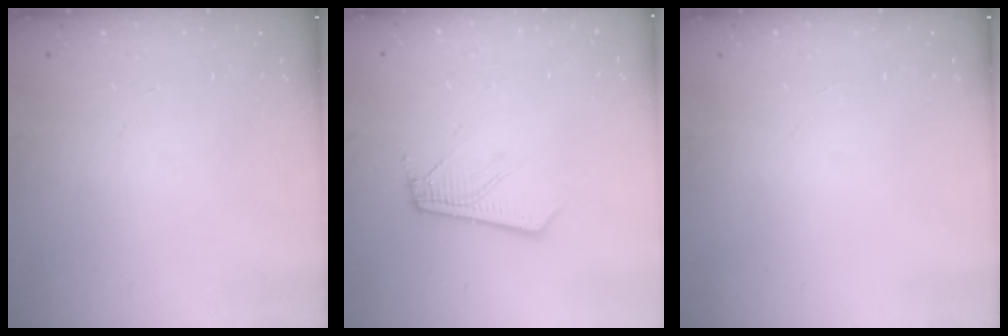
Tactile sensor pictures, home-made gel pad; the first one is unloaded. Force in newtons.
{"total": 5.5, "press": 5.5, "slide": 0.4}
{"total": 0.0}